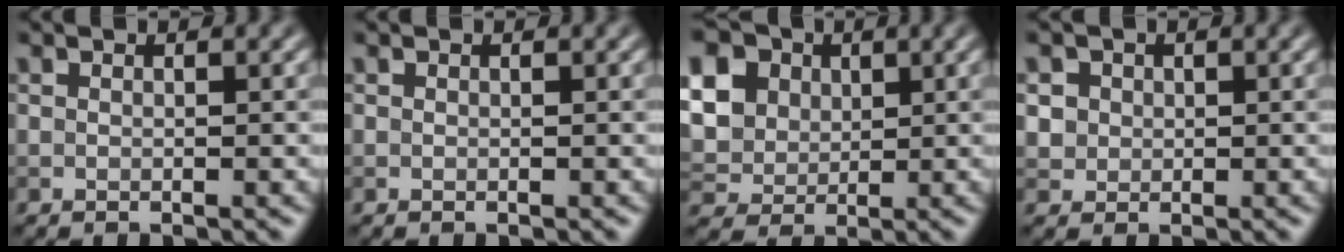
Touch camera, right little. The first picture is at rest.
{"total": 0.0}
{"total": 13.0, "force": [4.8, 10.4, 6.2], "torque": [-0.156, 0.026, 0.086]}
{"total": 2.3, "force": [0.7, 2.1, 0.8], "torque": [-0.013, 0.003, 0.022]}